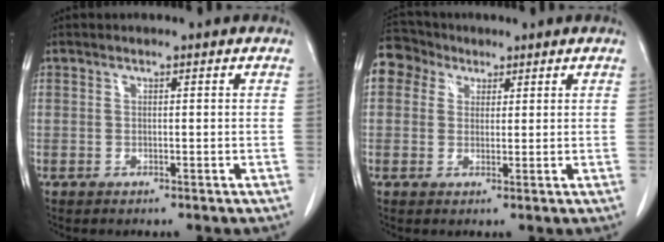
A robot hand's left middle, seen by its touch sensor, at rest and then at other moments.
{"total": 7.0, "force": [3.6, 5.8, 1.6], "torque": [-0.036, 0.036, 0.071]}